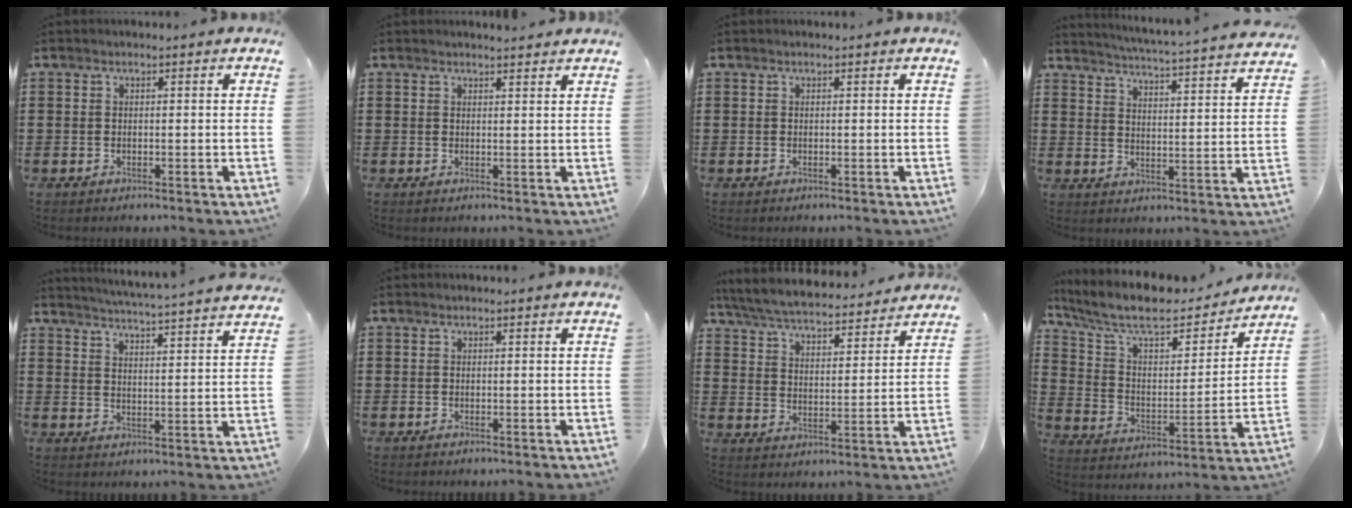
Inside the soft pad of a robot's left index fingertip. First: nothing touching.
{"total": 1.5, "force": [1.5, 0.1, 0.2], "torque": [-0.008, 0.002, 0.029]}
{"total": 0.0}
{"total": 4.1, "force": [3.9, -0.9, 1.0], "torque": [-0.032, -0.043, 0.058]}
{"total": 4.4, "force": [4.2, -1.0, 0.8], "torque": [-0.036, -0.036, 0.068]}
{"total": 0.0}
{"total": 5.7, "force": [5.5, 0.2, 1.4], "torque": [-0.054, -0.036, 0.093]}
{"total": 10.2, "force": [8.7, 2.1, 4.8], "torque": [-0.130, -0.048, 0.150]}